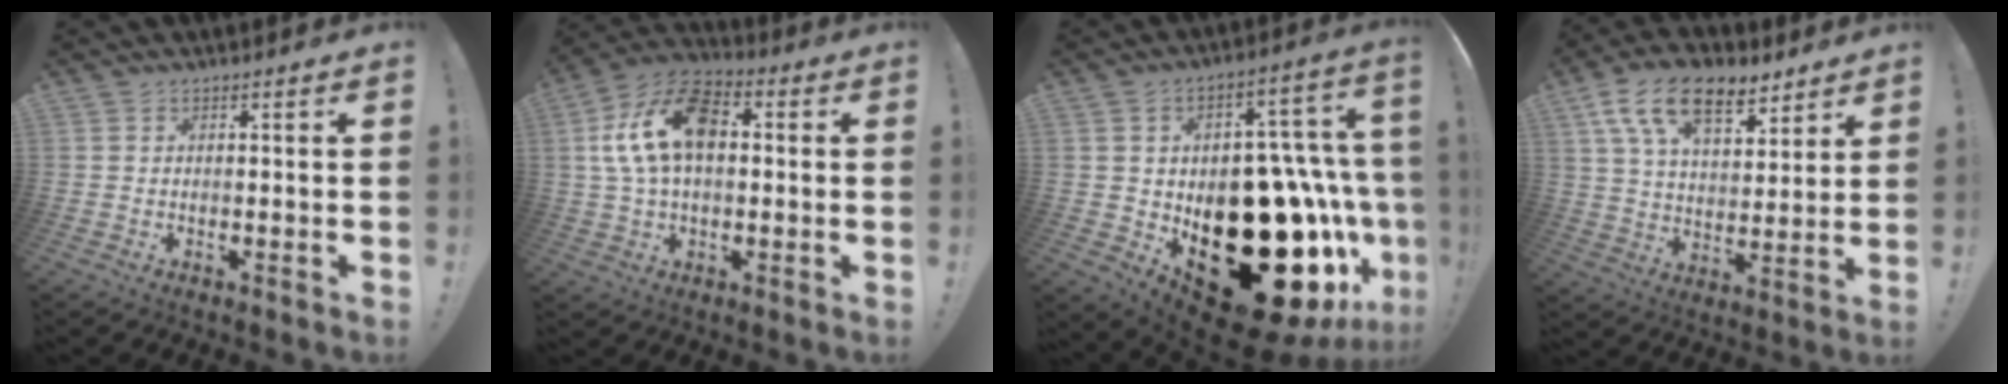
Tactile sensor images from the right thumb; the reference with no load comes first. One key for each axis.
{"total": 16.9, "fx": 2.8, "fy": 10.5, "fz": 12.9, "tx": -0.244, "ty": 0.009, "tz": 0.048}
{"total": 35.7, "fx": -10.0, "fy": 21.0, "fz": 27.1, "tx": -0.336, "ty": 0.025, "tz": -0.084}
{"total": 16.3, "fx": 9.7, "fy": 8.4, "fz": 10.1, "tx": -0.173, "ty": -0.045, "tz": 0.177}